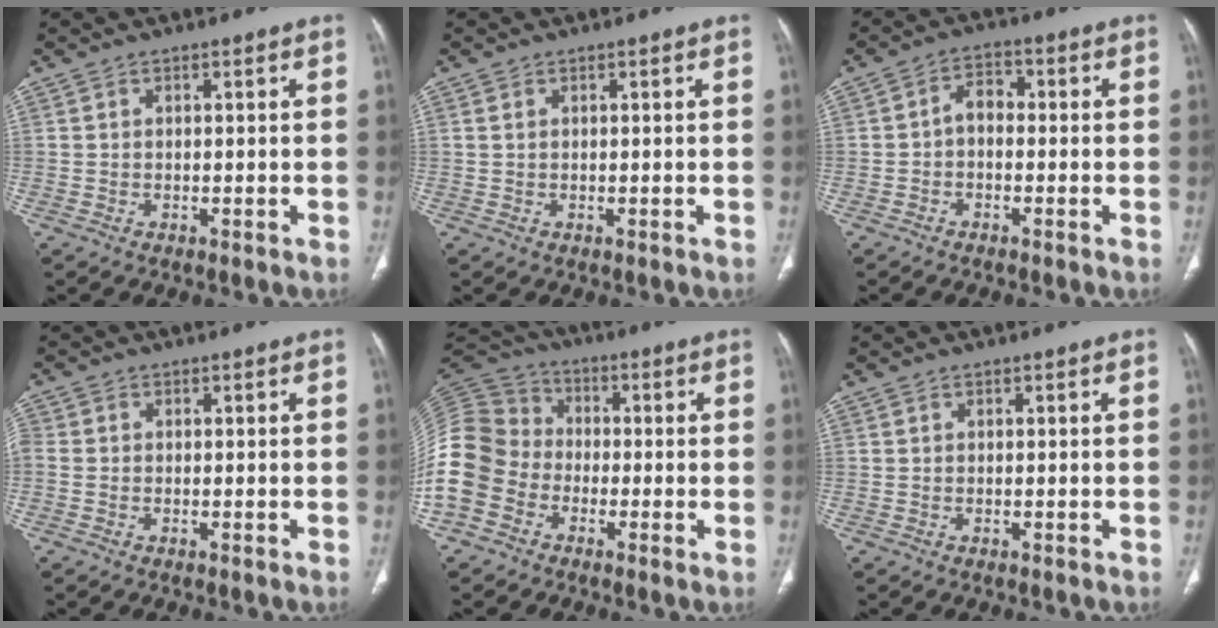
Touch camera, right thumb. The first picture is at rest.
{"total": 0.7, "force": [0.2, 0.4, 0.5], "torque": [-0.014, 0.003, 0.006]}
{"total": 4.1, "force": [-0.7, 2.9, 2.8], "torque": [-0.034, 0.022, -0.023]}
{"total": 1.6, "force": [-0.3, 1.2, 1.1], "torque": [-0.033, 0.000, -0.011]}
{"total": 16.4, "force": [-4.9, 13.6, 7.7], "torque": [-0.173, 0.054, -0.100]}
{"total": 0.0}